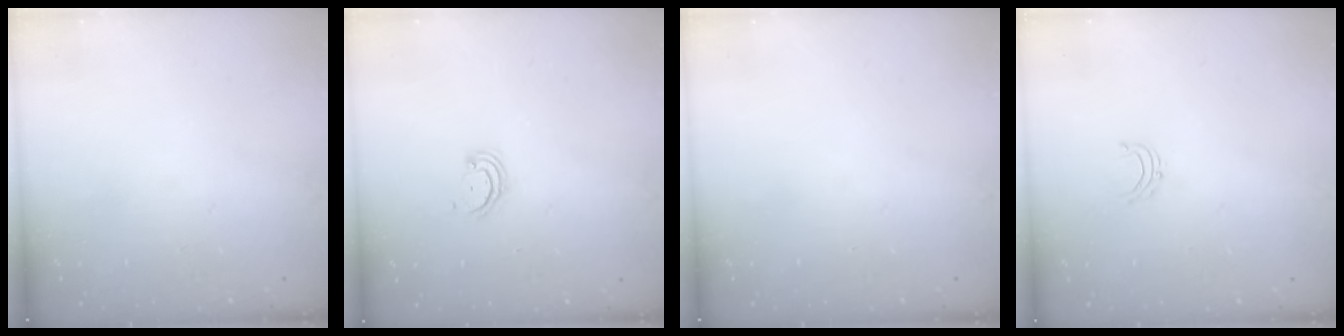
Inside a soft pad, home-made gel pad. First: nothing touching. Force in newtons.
{"total": 3.3, "press": 3.3, "slide": 0.5}
{"total": 0.0}
{"total": 3.7, "press": 3.7, "slide": 0.3}